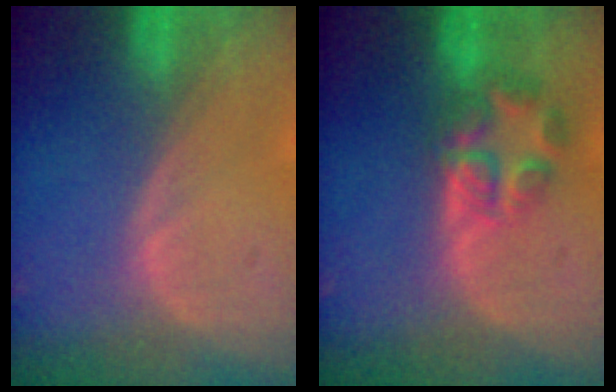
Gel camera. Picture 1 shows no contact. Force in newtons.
{"total": 5.6, "press": 5.5, "slide": 1.1}